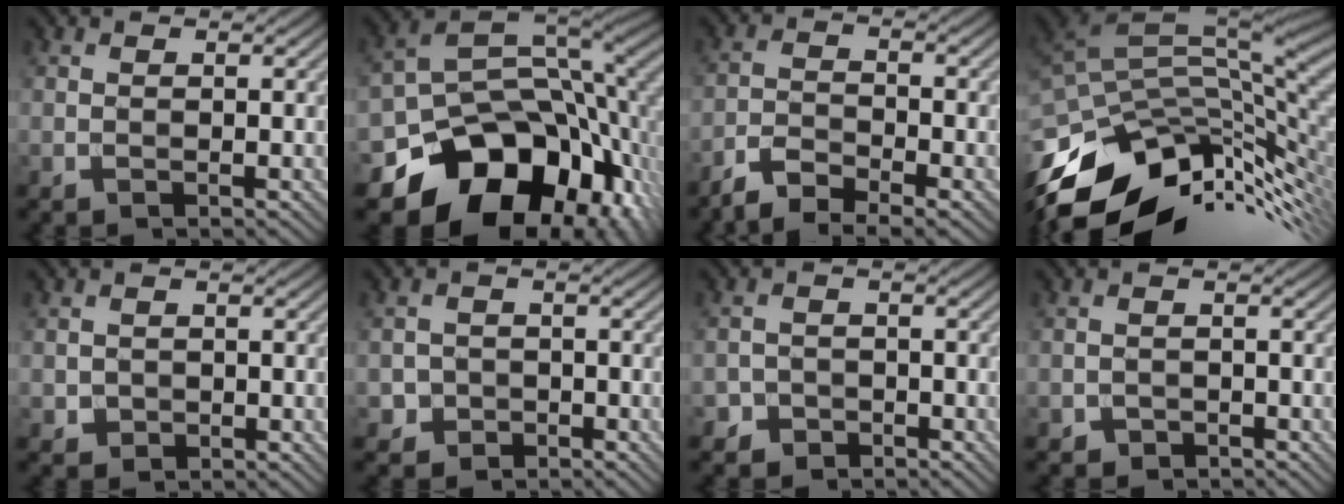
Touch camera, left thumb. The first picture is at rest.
{"total": 16.3, "force": [-8.1, 11.2, 8.6], "torque": [-0.141, -0.049, -0.119]}
{"total": 5.2, "force": [-4.5, 1.1, 2.5], "torque": [-0.054, -0.005, -0.091]}
{"total": 14.7, "force": [-7.5, 6.7, 10.8], "torque": [-0.230, -0.009, -0.133]}
{"total": 1.2, "force": [-0.2, 1.2, 0.0], "torque": [-0.008, -0.007, -0.003]}
{"total": 2.3, "force": [-1.2, 1.9, -0.1], "torque": [0.006, 0.000, -0.025]}
{"total": 2.0, "force": [-1.5, 1.3, -0.2], "torque": [0.008, 0.004, -0.031]}
{"total": 1.2, "force": [-1.0, 0.6, -0.3], "torque": [0.007, -0.001, -0.020]}